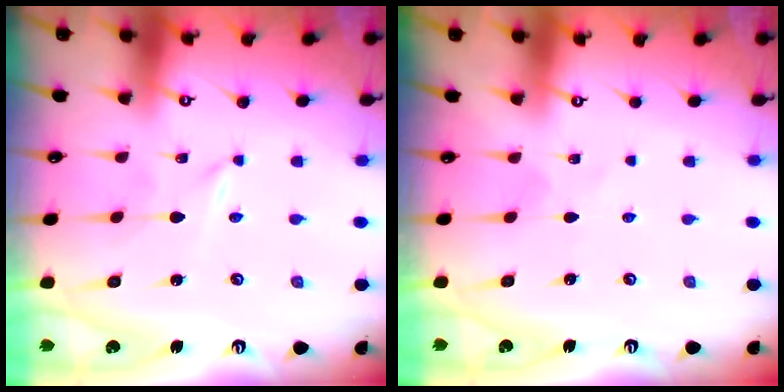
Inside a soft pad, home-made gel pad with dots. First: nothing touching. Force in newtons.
{"total": 1.4, "press": 1.4, "slide": 0.2}